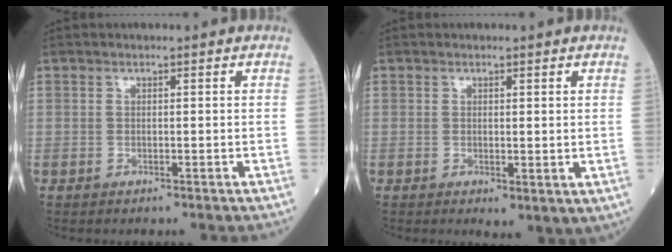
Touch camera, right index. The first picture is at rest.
{"total": 2.9, "force": [0.1, 1.3, 2.6], "torque": [-0.039, -0.012, 0.009]}